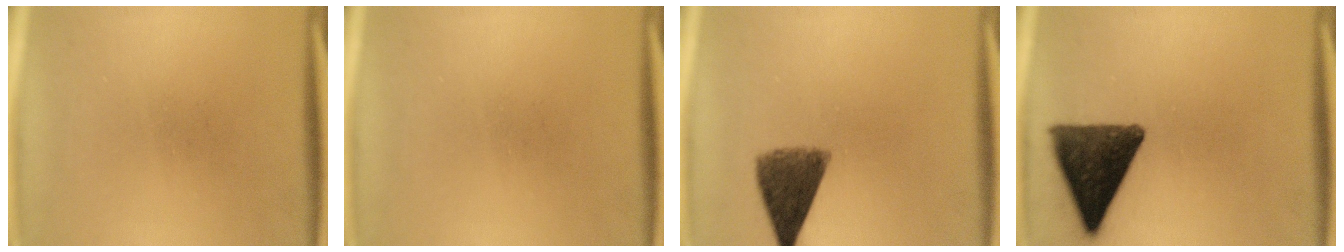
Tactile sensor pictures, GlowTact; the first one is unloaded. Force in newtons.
{"total": 0.0}
{"total": 8.1}
{"total": 13.0}